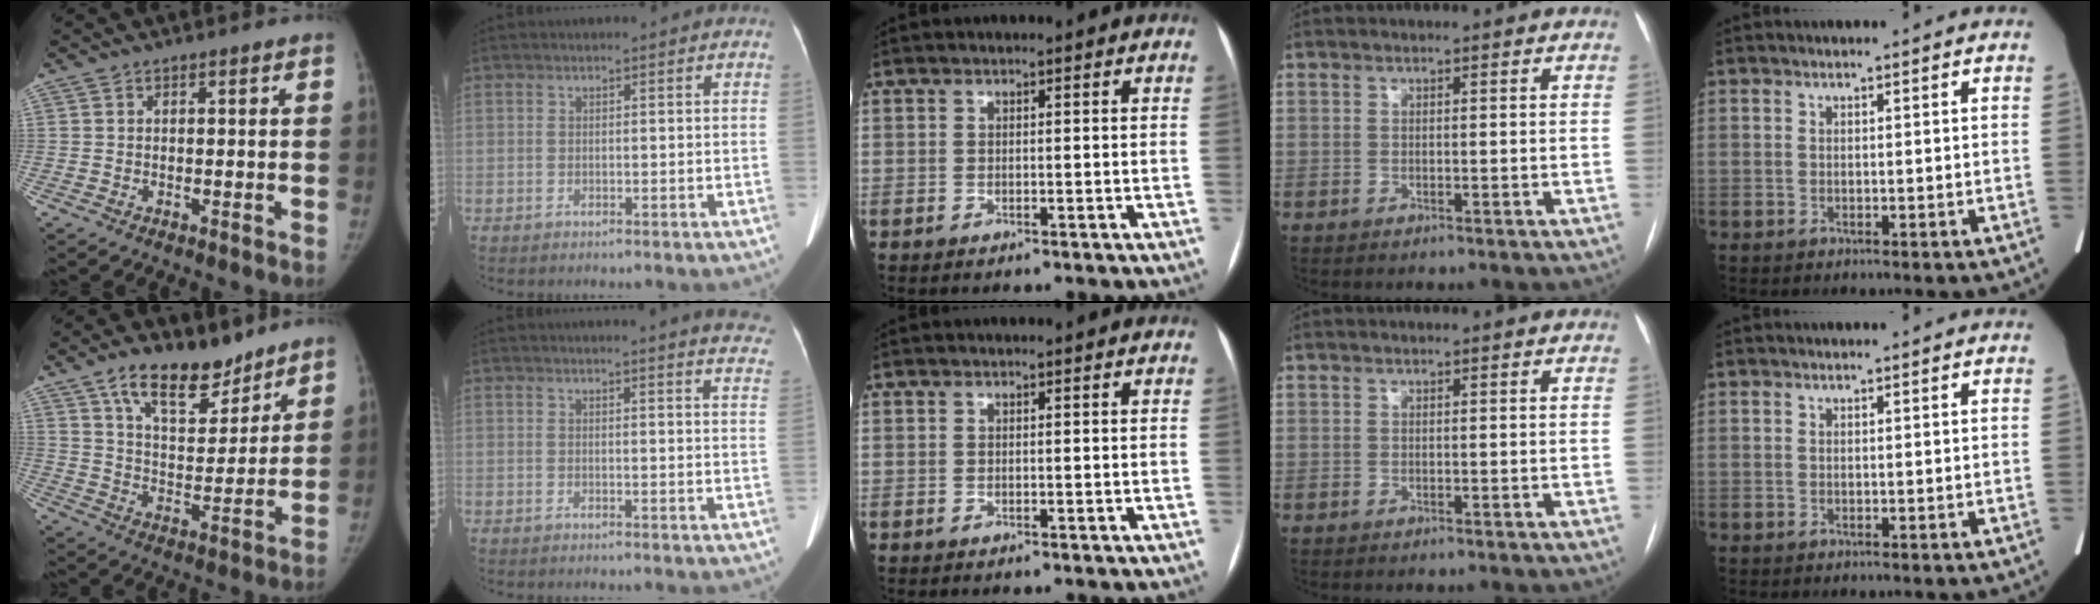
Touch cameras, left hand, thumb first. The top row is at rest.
{"thumb": {"total": 13.6, "force": [9.7, 6.4, 7.2], "torque": [-0.079, -0.062, 0.168]}, "index": {"total": 11.1, "force": [10.6, 0.7, 3.3], "torque": [-0.016, -0.062, 0.084]}}